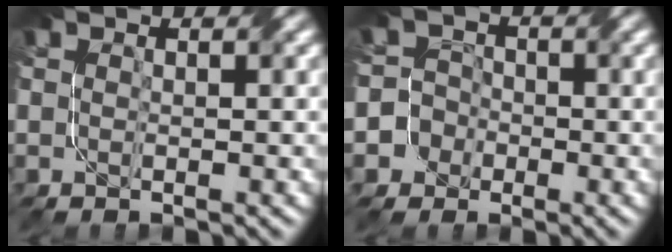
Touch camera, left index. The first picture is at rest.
{"total": 4.7, "force": [-2.6, 3.9, 0.0], "torque": [0.014, 0.010, -0.068]}